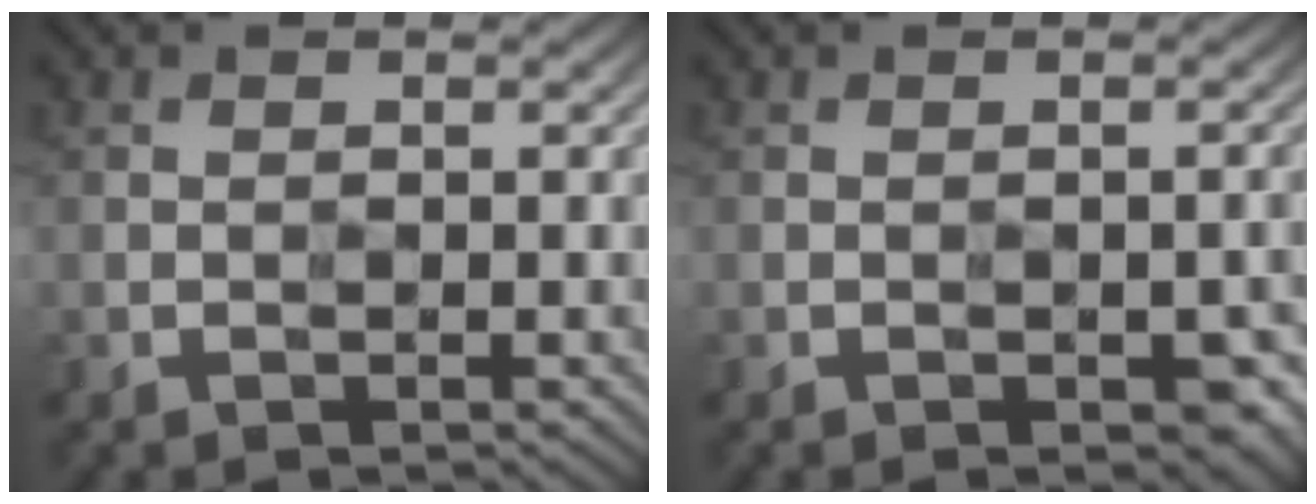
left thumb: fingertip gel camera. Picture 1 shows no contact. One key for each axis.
{"total": 4.6, "fx": -2.2, "fy": 2.8, "fz": 2.9, "tx": -0.027, "ty": -0.020, "tz": -0.019}